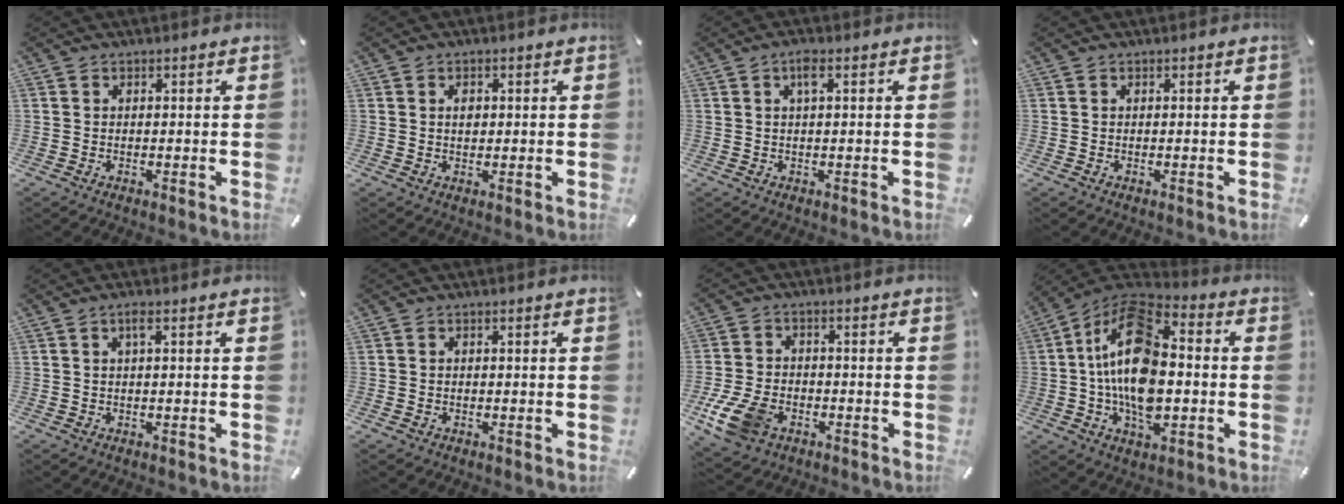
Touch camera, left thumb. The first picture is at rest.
{"total": 2.1, "force": [0.4, 1.5, 1.4], "torque": [-0.015, -0.002, 0.003]}
{"total": 2.8, "force": [0.8, 0.7, 2.5], "torque": [-0.053, 0.006, 0.012]}
{"total": 0.0}
{"total": 2.2, "force": [0.4, 0.3, 2.1], "torque": [-0.042, 0.003, 0.006]}
{"total": 0.6, "force": [-0.2, 0.5, 0.3], "torque": [-0.005, 0.002, -0.005]}
{"total": 10.5, "force": [-4.5, 7.2, 6.3], "torque": [-0.143, 0.014, -0.079]}
{"total": 19.2, "force": [-1.3, 11.5, 15.3], "torque": [-0.318, 0.007, -0.026]}